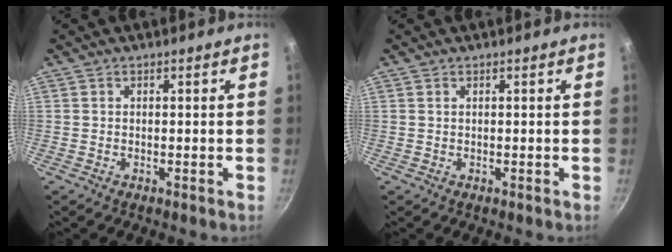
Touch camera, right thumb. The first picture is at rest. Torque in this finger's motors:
{"motor_torque": [-0.32, 0.09, -0.05, 0.49, 0.03]}